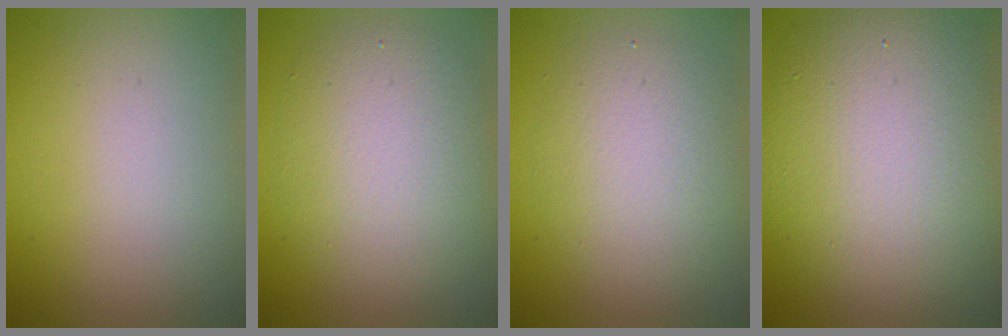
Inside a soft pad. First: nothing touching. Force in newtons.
{"total": 5.5, "press": 5.5, "slide": 0.5}
{"total": 4.0, "press": 4.0, "slide": 0.3}
{"total": 10.9, "press": 10.9, "slide": 0.6}